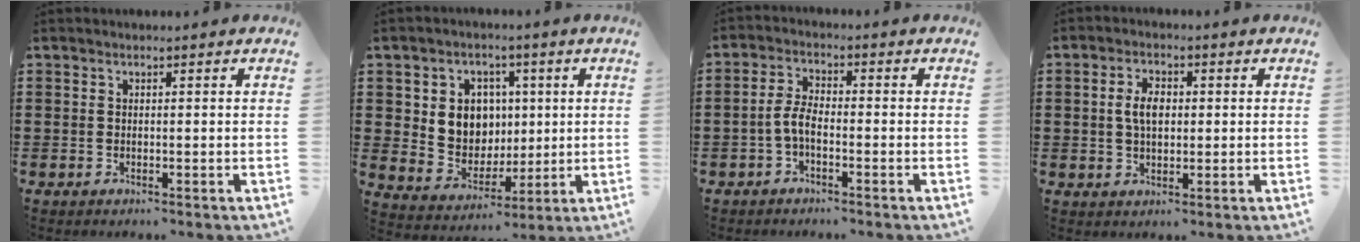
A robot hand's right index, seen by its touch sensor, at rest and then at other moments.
{"total": 7.2, "force": [1.7, 6.6, 2.3], "torque": [-0.056, 0.002, 0.029]}
{"total": 3.8, "force": [-1.5, 1.3, 3.2], "torque": [-0.078, -0.002, -0.034]}
{"total": 4.3, "force": [0.4, 2.2, 3.7], "torque": [-0.068, 0.006, 0.003]}